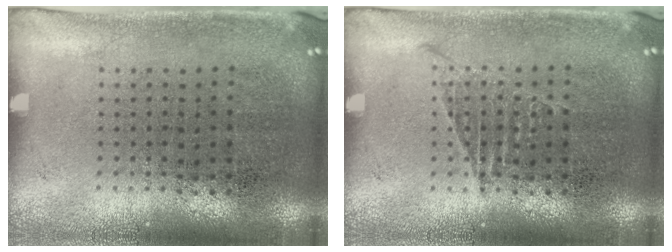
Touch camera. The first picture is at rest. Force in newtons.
{"total": 1.0, "press": 1.0, "slide": 0.2}